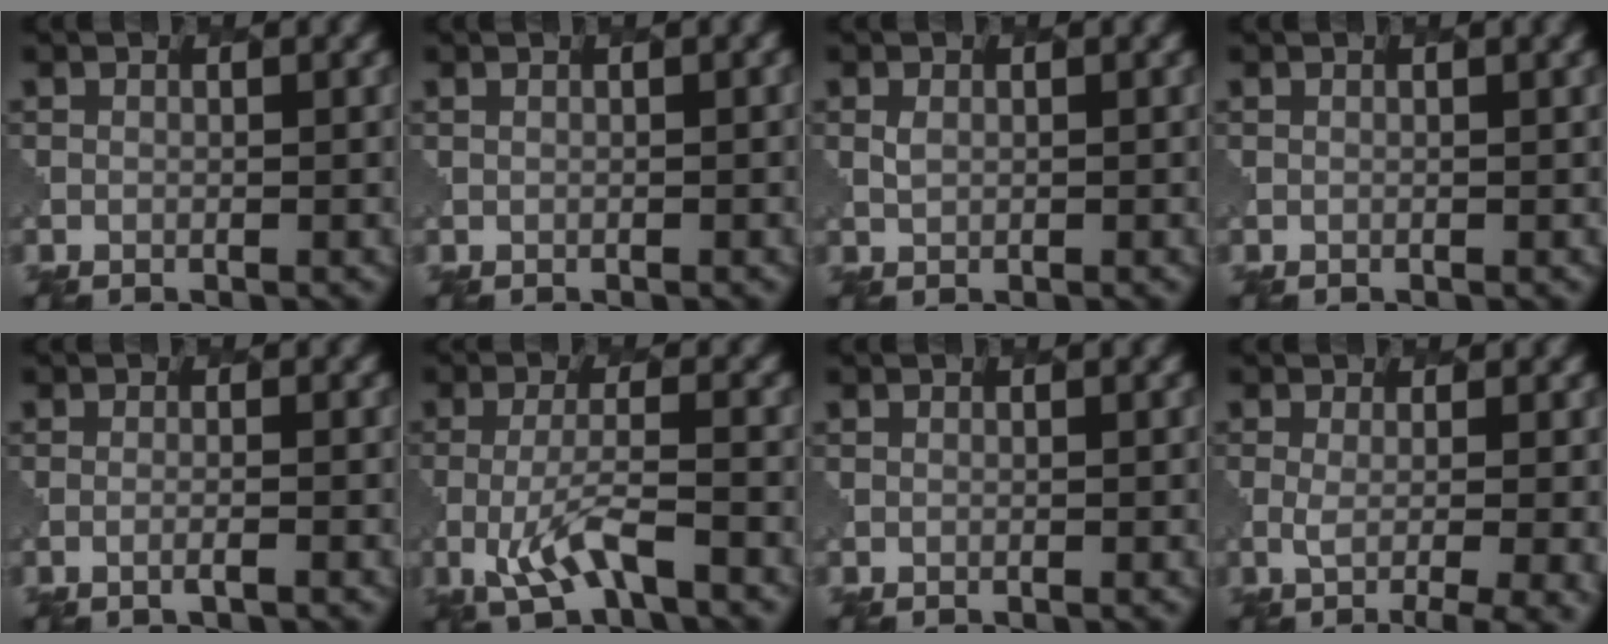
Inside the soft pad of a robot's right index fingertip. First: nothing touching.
{"total": 0.9, "force": [0.4, 0.3, 0.8], "torque": [-0.009, -0.004, 0.003]}
{"total": 0.7, "force": [0.5, 0.4, 0.2], "torque": [-0.008, -0.005, 0.012]}
{"total": 0.9, "force": [0.3, 0.3, 0.8], "torque": [-0.008, -0.001, 0.002]}
{"total": 1.0, "force": [-0.4, 0.2, 0.9], "torque": [-0.010, 0.002, -0.012]}
{"total": 4.3, "force": [-1.7, 1.3, 3.7], "torque": [-0.080, -0.008, -0.033]}
{"total": 0.0}
{"total": 5.1, "force": [-0.8, 1.6, 4.8], "torque": [-0.065, -0.012, -0.006]}